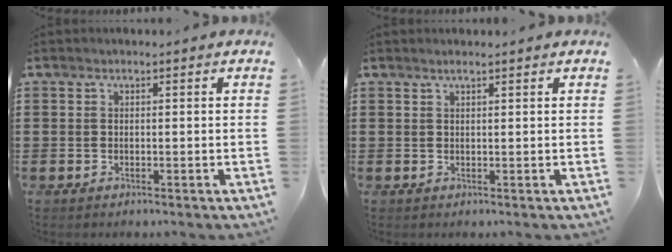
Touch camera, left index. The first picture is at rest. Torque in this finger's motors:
{"motor_torque": [0.05, 0.01, 0.06, 0.00]}